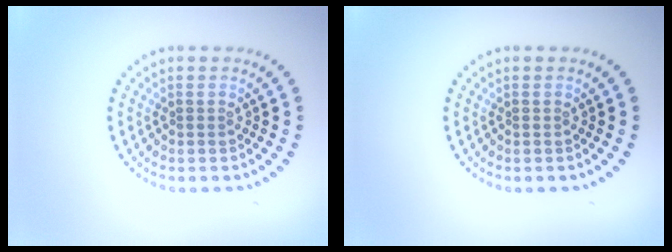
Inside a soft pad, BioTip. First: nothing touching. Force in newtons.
{"total": 0.0}